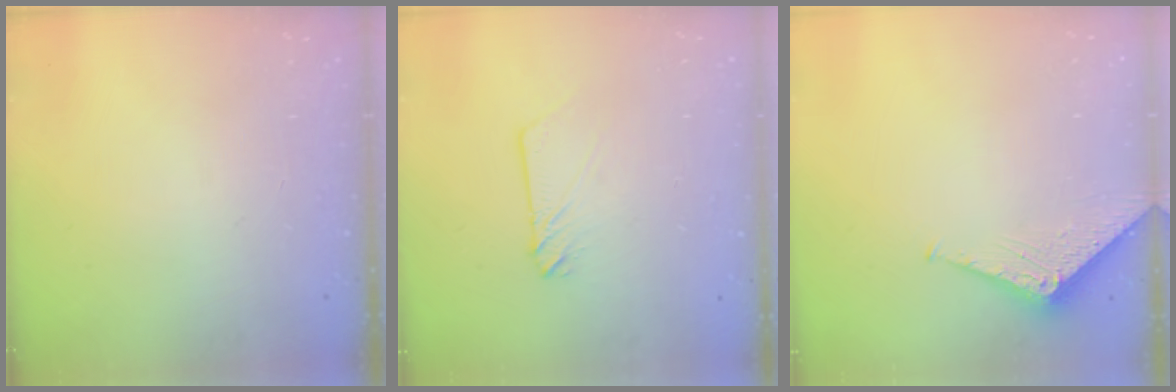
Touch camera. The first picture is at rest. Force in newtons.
{"total": 2.9, "press": 2.9, "slide": 0.4}
{"total": 4.1, "press": 4.1, "slide": 0.4}